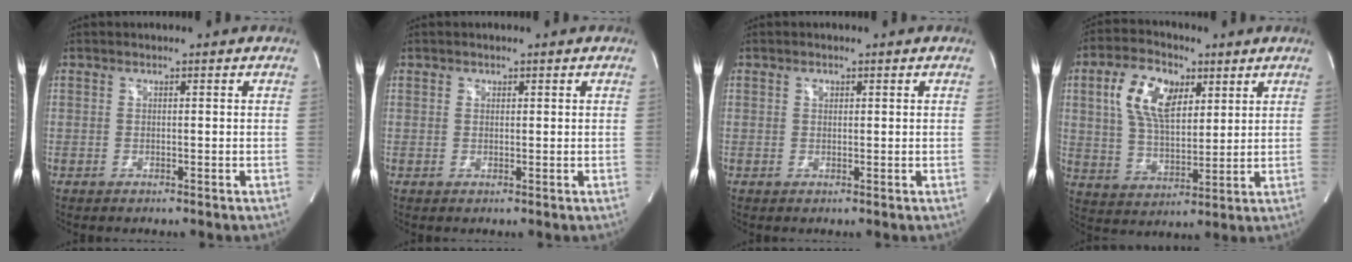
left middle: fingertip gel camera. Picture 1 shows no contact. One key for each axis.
{"total": 0.7, "fx": 0.4, "fy": 0.6, "fz": 0.2, "tx": 0.003, "ty": -0.001, "tz": 0.004}
{"total": 0.8, "fx": 0.4, "fy": 0.6, "fz": 0.5, "tx": -0.008, "ty": 0.000, "tz": 0.006}
{"total": 11.6, "fx": 4.4, "fy": 6.0, "fz": 8.9, "tx": -0.180, "ty": 0.017, "tz": 0.084}